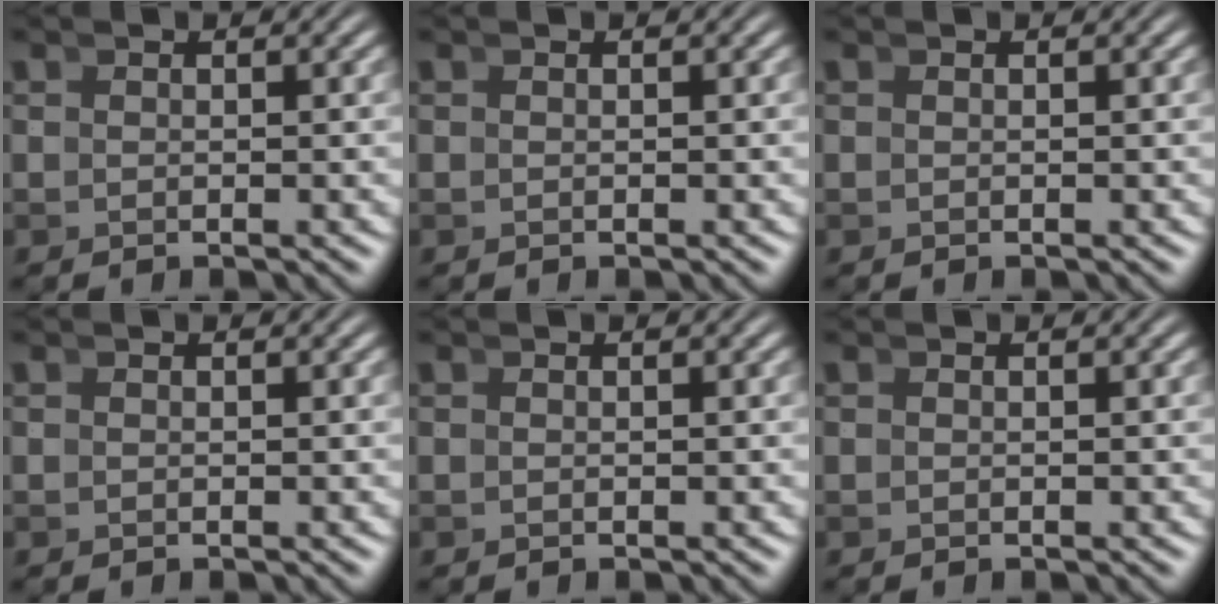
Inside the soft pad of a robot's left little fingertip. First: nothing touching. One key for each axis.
{"total": 0.0}
{"total": 0.0}
{"total": 0.0}
{"total": 0.0}
{"total": 0.0}